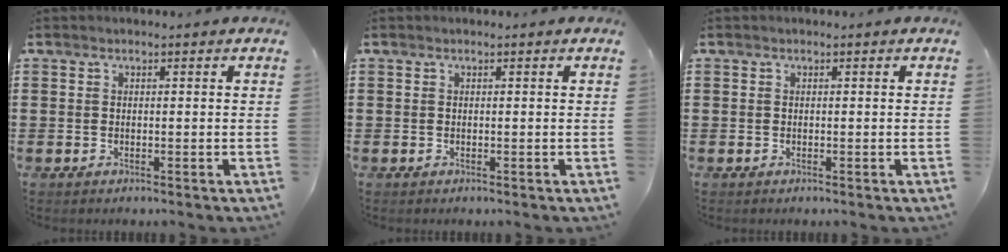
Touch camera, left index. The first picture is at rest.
{"total": 0.0}
{"total": 0.0}